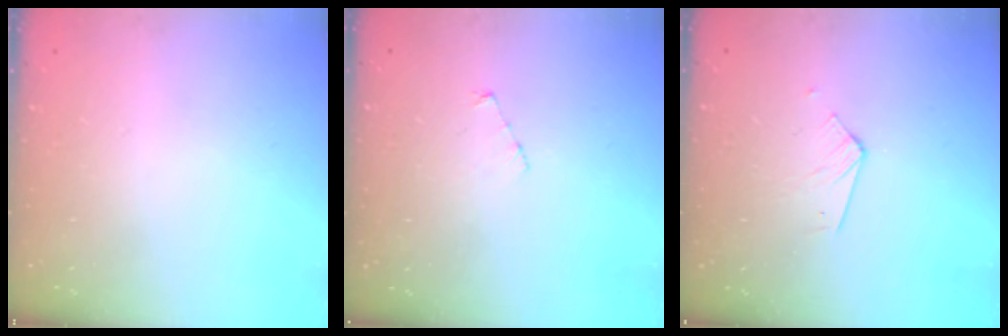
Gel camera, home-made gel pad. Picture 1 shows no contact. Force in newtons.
{"total": 3.5, "press": 3.5, "slide": 0.3}
{"total": 3.6, "press": 3.6, "slide": 0.3}